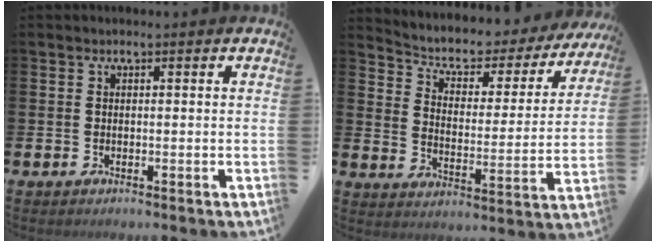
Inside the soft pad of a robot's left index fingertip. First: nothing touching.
{"total": 5.1, "force": [4.4, 2.1, 1.5], "torque": [-0.058, -0.034, 0.067]}